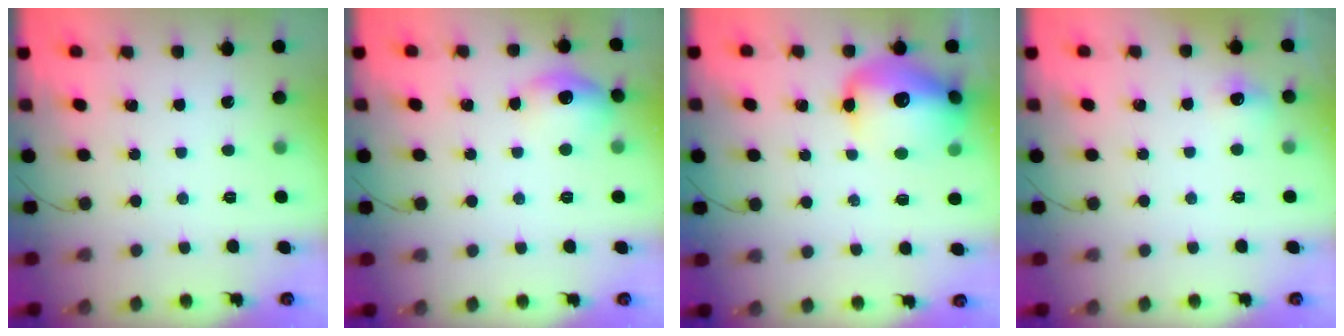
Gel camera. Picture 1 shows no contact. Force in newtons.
{"total": 10.0, "press": 9.8, "slide": 2.1}
{"total": 16.9, "press": 16.3, "slide": 4.3}
{"total": 6.2, "press": 6.0, "slide": 1.6}